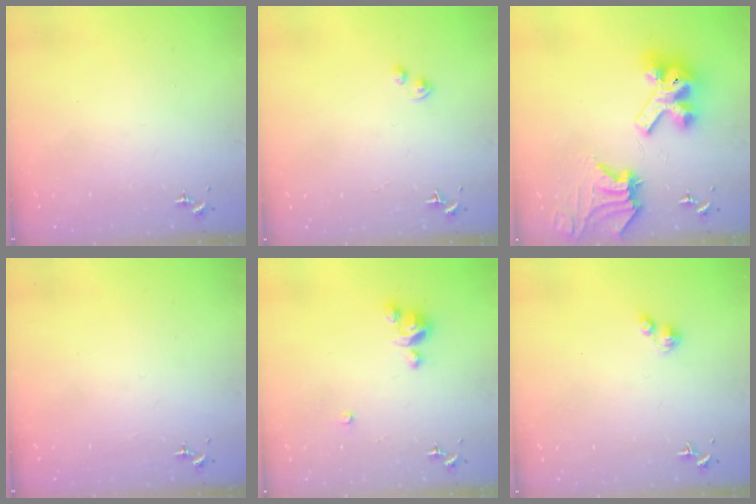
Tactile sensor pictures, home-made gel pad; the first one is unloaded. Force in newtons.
{"total": 1.6, "press": 1.5, "slide": 0.3}
{"total": 15.6, "press": 15.4, "slide": 2.0}
{"total": 0.0}
{"total": 7.0, "press": 7.0, "slide": 0.3}
{"total": 2.7, "press": 2.7, "slide": 0.4}